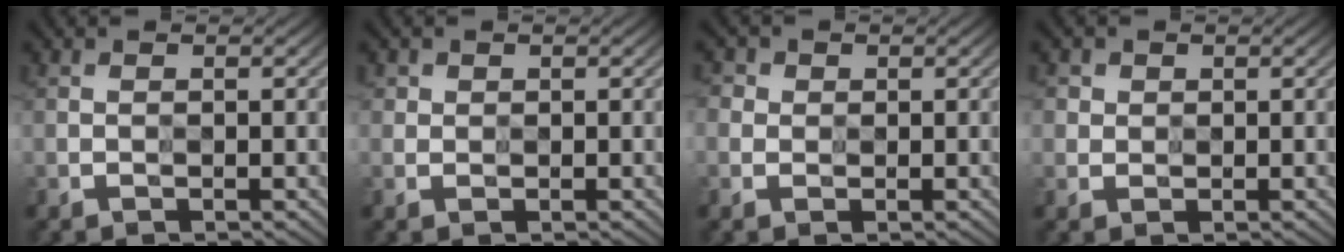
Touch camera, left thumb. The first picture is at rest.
{"total": 1.8, "force": [1.1, 1.4, 0.0], "torque": [-0.003, -0.001, 0.018]}
{"total": 2.7, "force": [0.7, 2.5, 0.6], "torque": [-0.027, -0.001, 0.010]}
{"total": 2.5, "force": [1.4, 2.1, 0.0], "torque": [-0.011, -0.001, 0.026]}